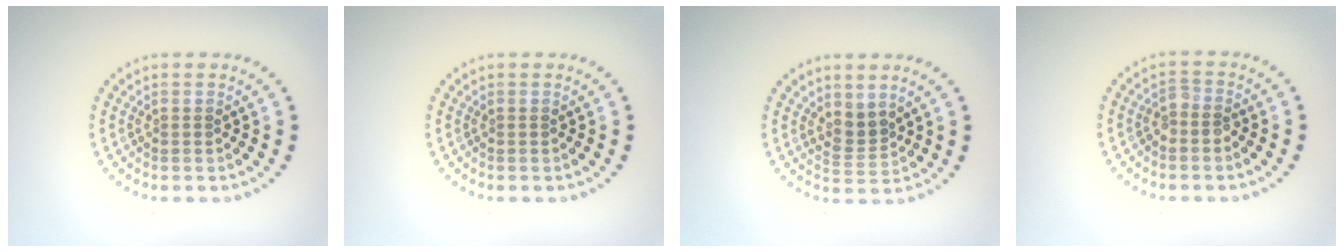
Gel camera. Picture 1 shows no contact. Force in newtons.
{"total": 0.0}
{"total": 2.2, "press": 1.6, "slide": 1.5}
{"total": 1.5, "press": 1.2, "slide": 0.8}